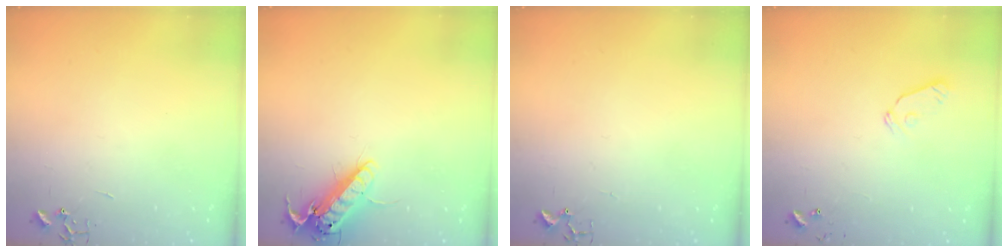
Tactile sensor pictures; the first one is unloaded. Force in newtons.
{"total": 13.8, "press": 13.6, "slide": 2.3}
{"total": 3.0, "press": 2.9, "slide": 0.4}
{"total": 6.0, "press": 6.0, "slide": 0.7}